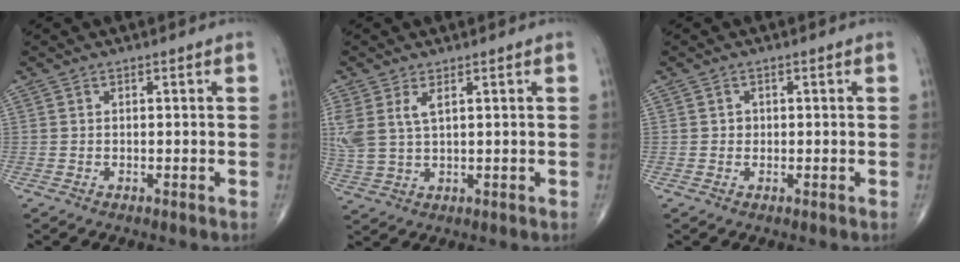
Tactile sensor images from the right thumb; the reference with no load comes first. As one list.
[{"total": 7.0, "force": [2.6, 3.4, 5.5], "torque": [-0.140, 0.000, 0.062]}, {"total": 0.9, "force": [0.0, 0.9, 0.2], "torque": [0.002, 0.002, 0.000]}]